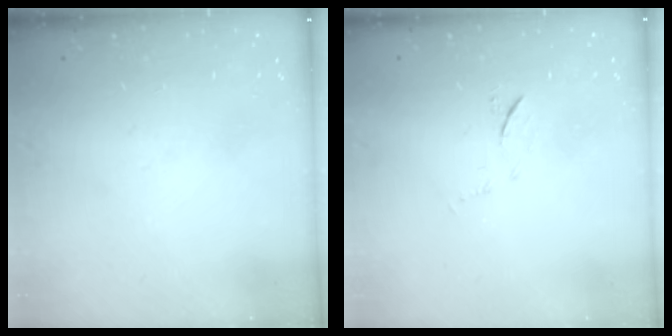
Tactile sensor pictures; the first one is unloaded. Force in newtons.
{"total": 6.1, "press": 6.0, "slide": 0.9}